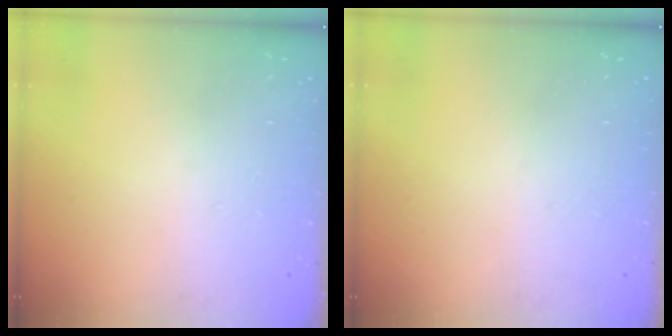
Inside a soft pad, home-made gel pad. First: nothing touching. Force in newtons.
{"total": 0.0}